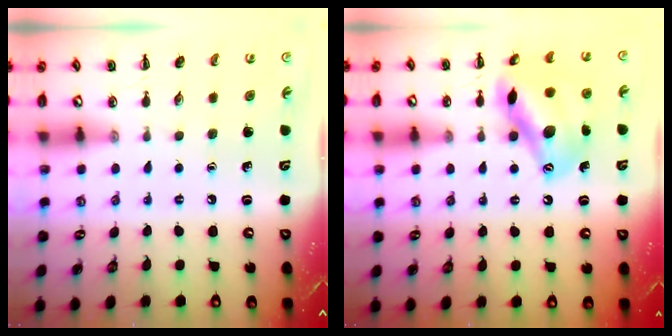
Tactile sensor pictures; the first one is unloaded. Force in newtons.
{"total": 16.0, "press": 15.9, "slide": 2.0}